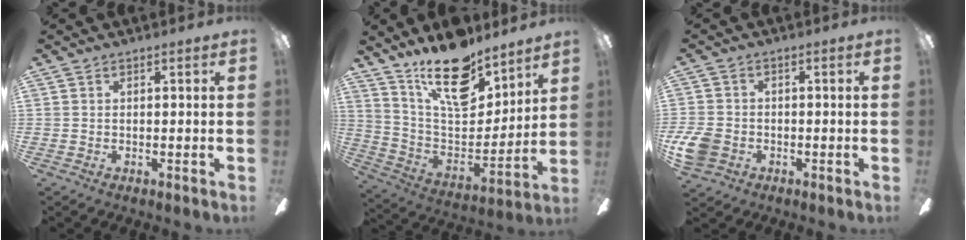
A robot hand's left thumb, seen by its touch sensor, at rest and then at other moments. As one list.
[{"total": 19.3, "force": [13.9, 8.2, 10.4], "torque": [-0.174, -0.092, 0.246]}, {"total": 6.3, "force": [-2.1, 5.0, 3.1], "torque": [-0.083, 0.013, -0.039]}]